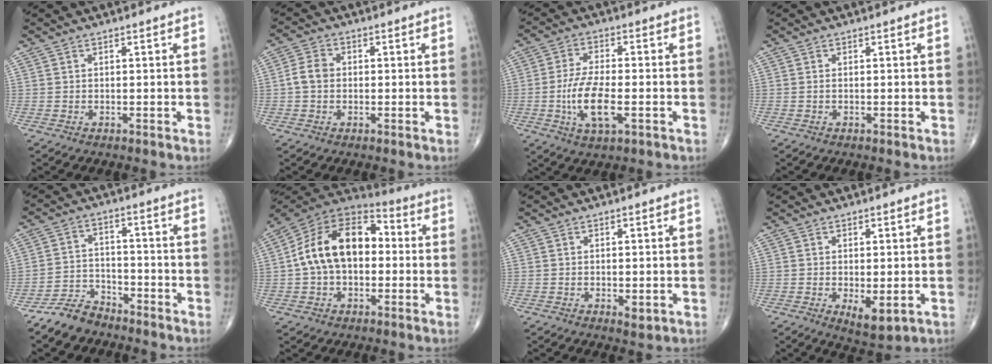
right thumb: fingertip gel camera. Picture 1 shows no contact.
{"total": 4.1, "force": [-0.2, 3.2, 2.5], "torque": [-0.047, 0.011, -0.012]}
{"total": 9.6, "force": [-2.3, 3.7, 8.5], "torque": [-0.168, 0.006, -0.042]}
{"total": 0.0}
{"total": 6.3, "force": [-5.4, 3.0, 1.2], "torque": [-0.013, 0.033, -0.110]}
{"total": 17.6, "force": [0.5, 11.5, 13.3], "torque": [-0.204, 0.041, -0.003]}
{"total": 1.6, "force": [-0.3, 0.7, 1.4], "torque": [-0.017, -0.004, -0.003]}
{"total": 4.8, "force": [-1.1, 2.0, 4.2], "torque": [-0.062, -0.016, -0.009]}